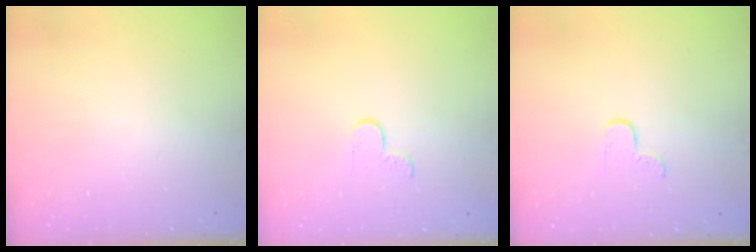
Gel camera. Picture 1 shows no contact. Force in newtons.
{"total": 2.7, "press": 2.6, "slide": 0.4}
{"total": 2.7, "press": 2.6, "slide": 0.4}